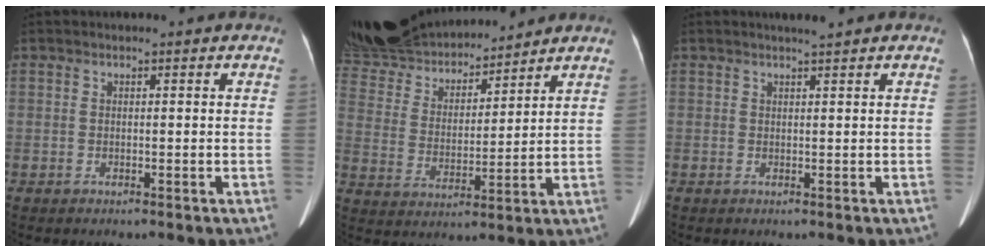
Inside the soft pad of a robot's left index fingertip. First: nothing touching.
{"total": 20.7, "force": [19.0, 5.3, 6.4], "torque": [-0.152, 0.018, 0.334]}
{"total": 1.4, "force": [1.2, -0.1, 0.6], "torque": [-0.008, 0.001, 0.023]}